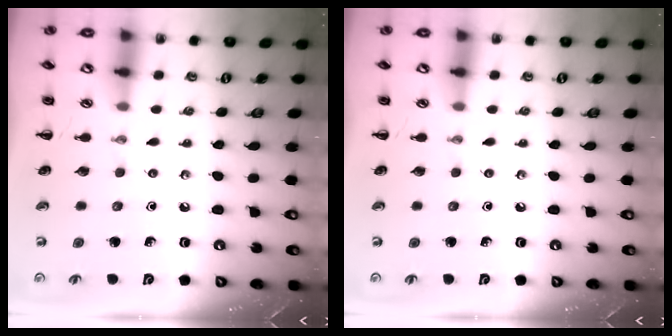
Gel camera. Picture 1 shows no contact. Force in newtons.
{"total": 0.0}